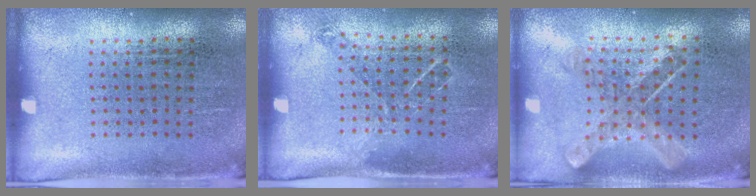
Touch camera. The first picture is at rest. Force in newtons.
{"total": 0.8, "press": 0.8, "slide": 0.2}
{"total": 0.9, "press": 0.9, "slide": 0.2}